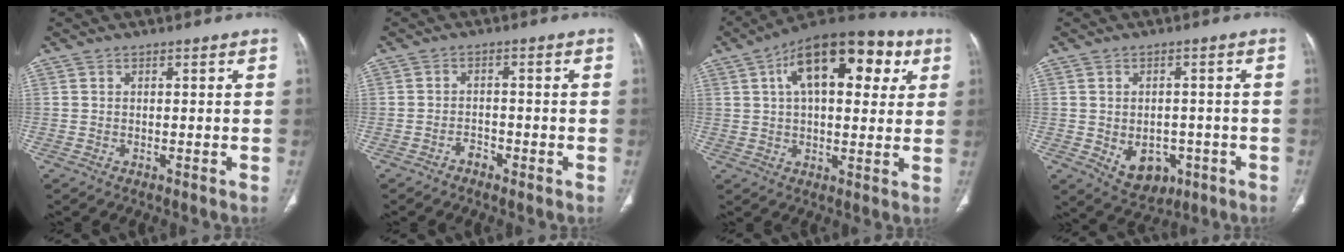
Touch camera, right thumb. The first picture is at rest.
{"total": 2.0, "force": [-1.4, 1.2, 0.6], "torque": [-0.006, 0.012, -0.027]}
{"total": 20.5, "force": [7.3, 10.3, 16.2], "torque": [-0.214, 0.016, 0.107]}
{"total": 7.8, "force": [-2.3, 5.9, 4.6], "torque": [-0.044, 0.011, -0.016]}